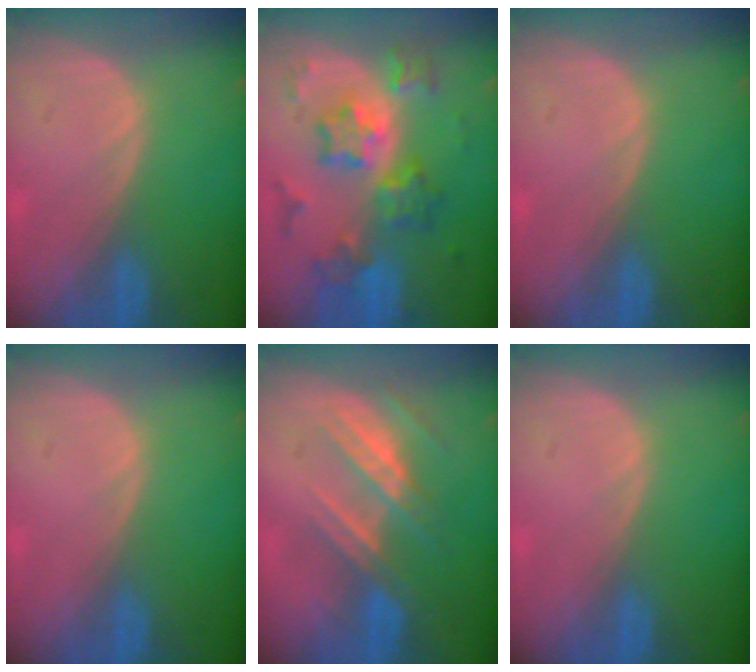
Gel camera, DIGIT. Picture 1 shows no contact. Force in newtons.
{"total": 9.4, "press": 9.4, "slide": 0.8}
{"total": 0.0}
{"total": 0.0}
{"total": 7.2, "press": 6.6, "slide": 2.7}
{"total": 0.0}